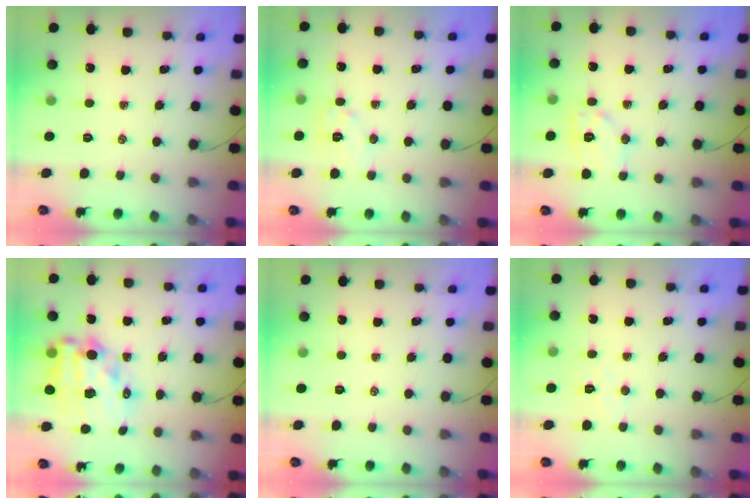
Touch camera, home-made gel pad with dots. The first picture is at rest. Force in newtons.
{"total": 7.1, "press": 7.1, "slide": 0.5}
{"total": 8.9, "press": 8.9, "slide": 0.1}
{"total": 16.7, "press": 16.3, "slide": 3.5}
{"total": 0.0}
{"total": 5.2, "press": 5.1, "slide": 1.1}